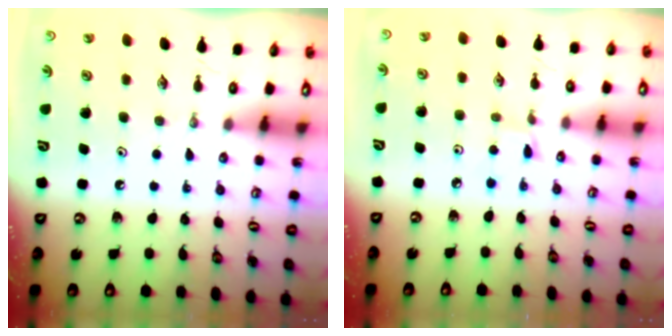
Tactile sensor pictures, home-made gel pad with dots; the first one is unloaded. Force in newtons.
{"total": 1.5, "press": 1.5, "slide": 0.2}